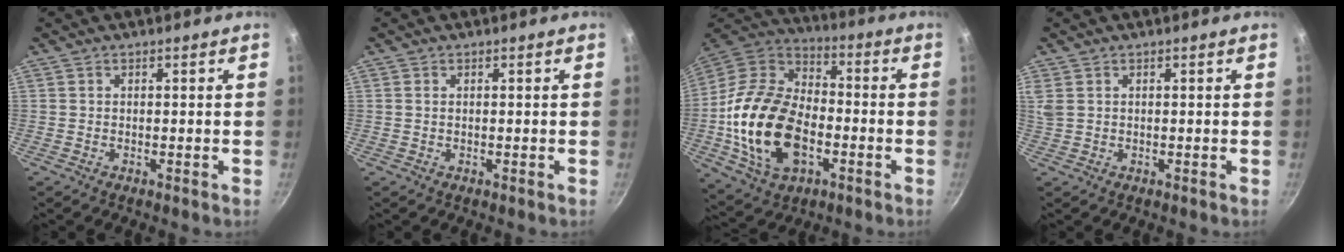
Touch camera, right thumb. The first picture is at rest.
{"total": 0.6, "force": [0.2, 0.4, 0.4], "torque": [-0.008, 0.001, 0.003]}
{"total": 23.2, "force": [-5.0, 14.8, 17.2], "torque": [-0.304, 0.030, -0.093]}
{"total": 2.9, "force": [1.3, 2.0, 1.7], "torque": [-0.032, 0.003, 0.030]}